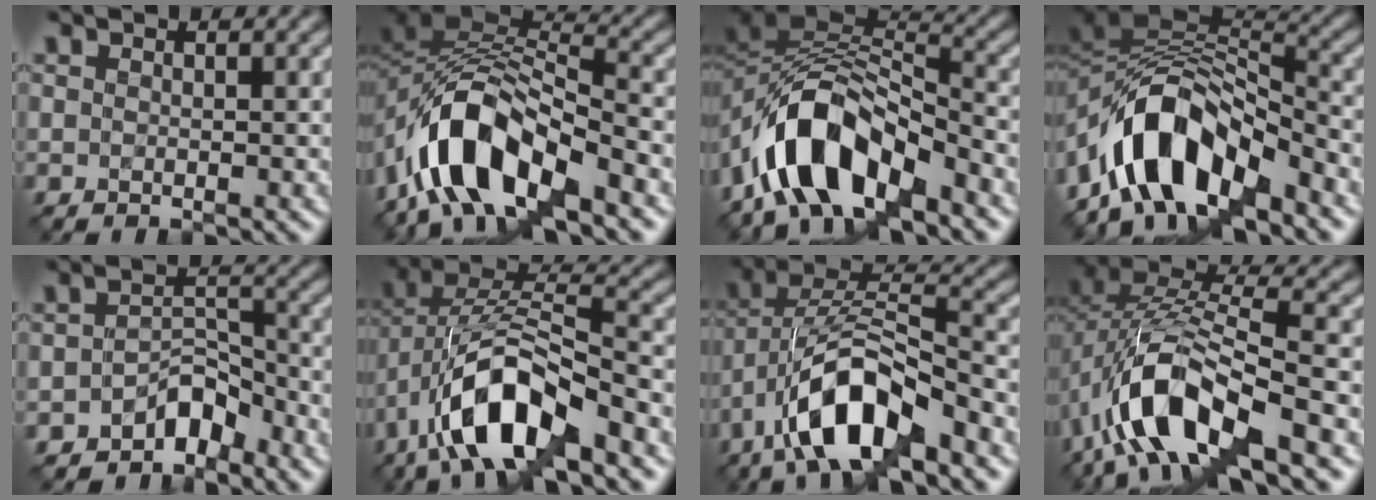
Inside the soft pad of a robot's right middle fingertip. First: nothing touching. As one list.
[{"total": 10.9, "force": [-6.1, 5.2, 7.3], "torque": [-0.128, 0.009, -0.120]}, {"total": 9.8, "force": [-5.7, 5.0, 6.3], "torque": [-0.098, 0.011, -0.109]}, {"total": 9.9, "force": [-5.7, 4.8, 6.5], "torque": [-0.094, 0.015, -0.109]}, {"total": 3.3, "force": [-2.6, 1.5, 1.3], "torque": [-0.012, 0.015, -0.047]}, {"total": 10.7, "force": [-5.0, 4.4, 8.4], "torque": [-0.156, 0.017, -0.096]}, {"total": 9.8, "force": [-5.2, 3.6, 7.4], "torque": [-0.132, 0.018, -0.096]}, {"total": 10.9, "force": [-5.1, 4.5, 8.5], "torque": [-0.168, 0.007, -0.101]}]